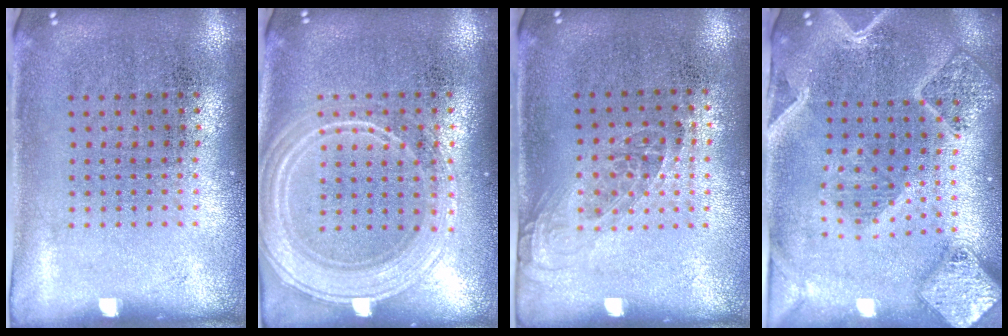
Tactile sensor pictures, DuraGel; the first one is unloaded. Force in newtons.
{"total": 2.2, "press": 2.1, "slide": 0.4}
{"total": 1.2, "press": 1.0, "slide": 0.7}
{"total": 2.8, "press": 2.4, "slide": 1.4}